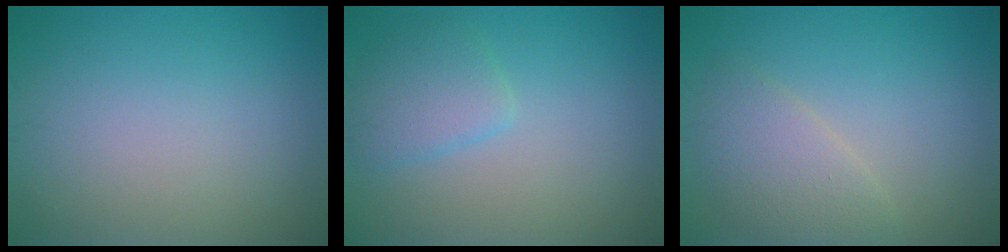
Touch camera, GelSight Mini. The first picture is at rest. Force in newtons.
{"total": 2.6, "press": 2.6, "slide": 0.2}
{"total": 2.9, "press": 2.9, "slide": 0.2}